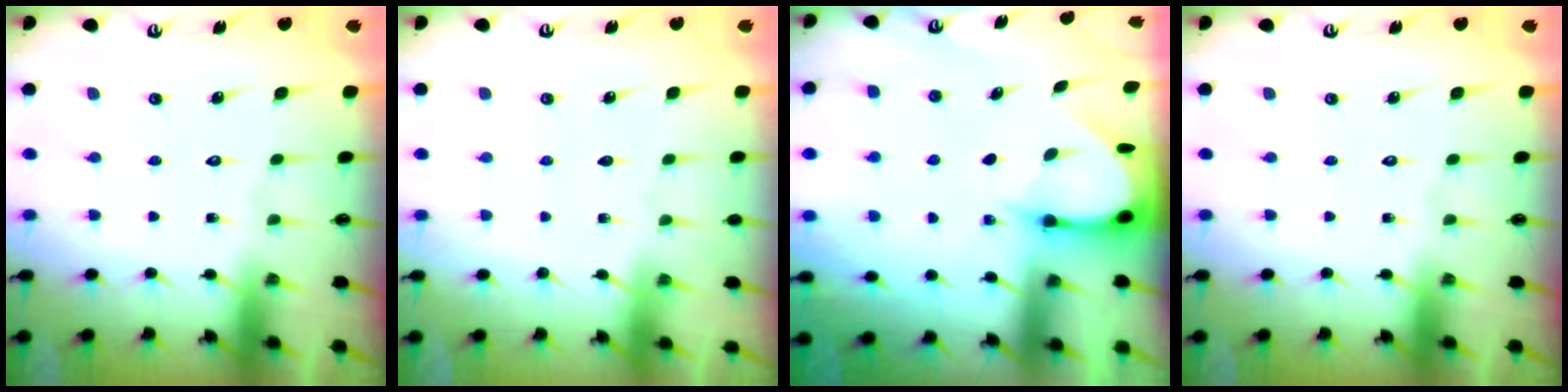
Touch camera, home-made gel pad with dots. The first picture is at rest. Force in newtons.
{"total": 0.7, "press": 0.7, "slide": 0.2}
{"total": 3.9, "press": 3.9, "slide": 0.4}
{"total": 0.0}